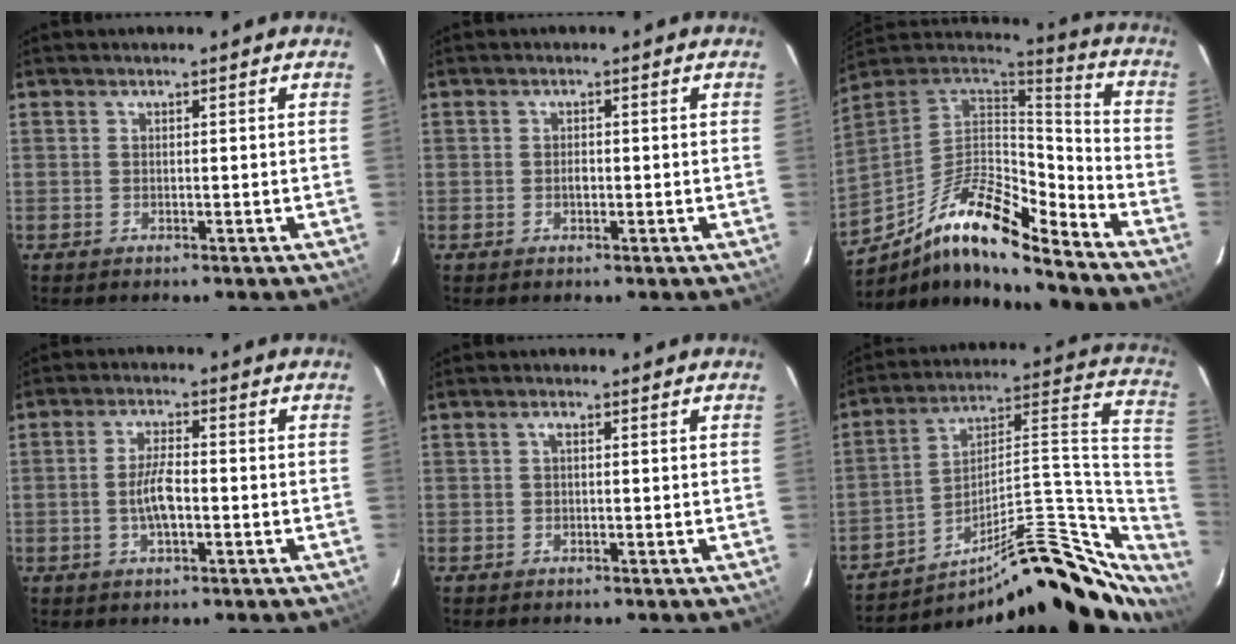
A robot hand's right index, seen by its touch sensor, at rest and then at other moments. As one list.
[{"total": 1.2, "force": [-0.3, 0.8, 0.8], "torque": [-0.014, 0.004, -0.006]}, {"total": 17.6, "force": [-11.8, 3.9, 12.5], "torque": [-0.234, -0.008, -0.227]}, {"total": 5.3, "force": [-1.2, 1.7, 4.9], "torque": [-0.098, 0.004, -0.021]}, {"total": 0.7, "force": [0.1, 0.2, 0.7], "torque": [-0.012, 0.005, 0.000]}, {"total": 25.9, "force": [-17.0, 9.0, 17.3], "torque": [-0.212, 0.041, -0.246]}]